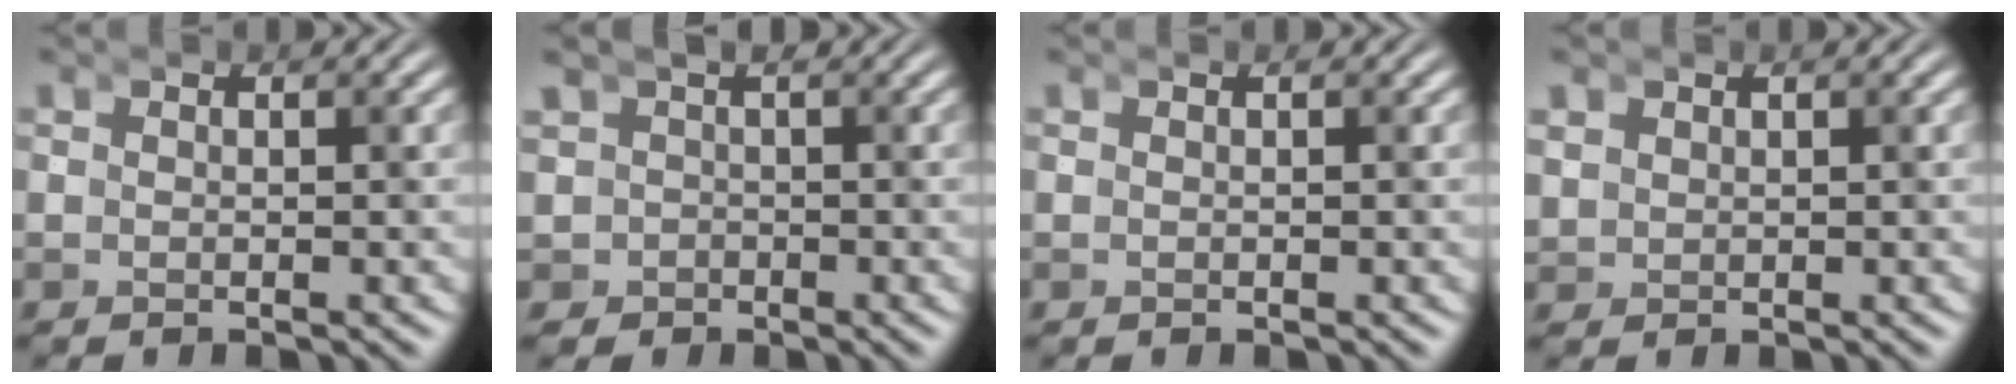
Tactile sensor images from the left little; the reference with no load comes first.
{"total": 4.3, "force": [-1.2, 4.0, 0.8], "torque": [-0.052, -0.023, -0.024]}
{"total": 0.0}
{"total": 1.4, "force": [0.7, 1.1, 0.5], "torque": [-0.025, -0.002, 0.020]}